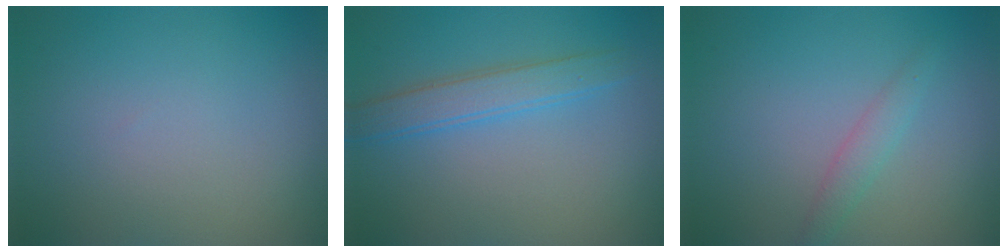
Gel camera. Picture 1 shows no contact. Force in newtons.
{"total": 3.0, "press": 2.9, "slide": 0.2}
{"total": 1.5, "press": 1.5, "slide": 0.1}